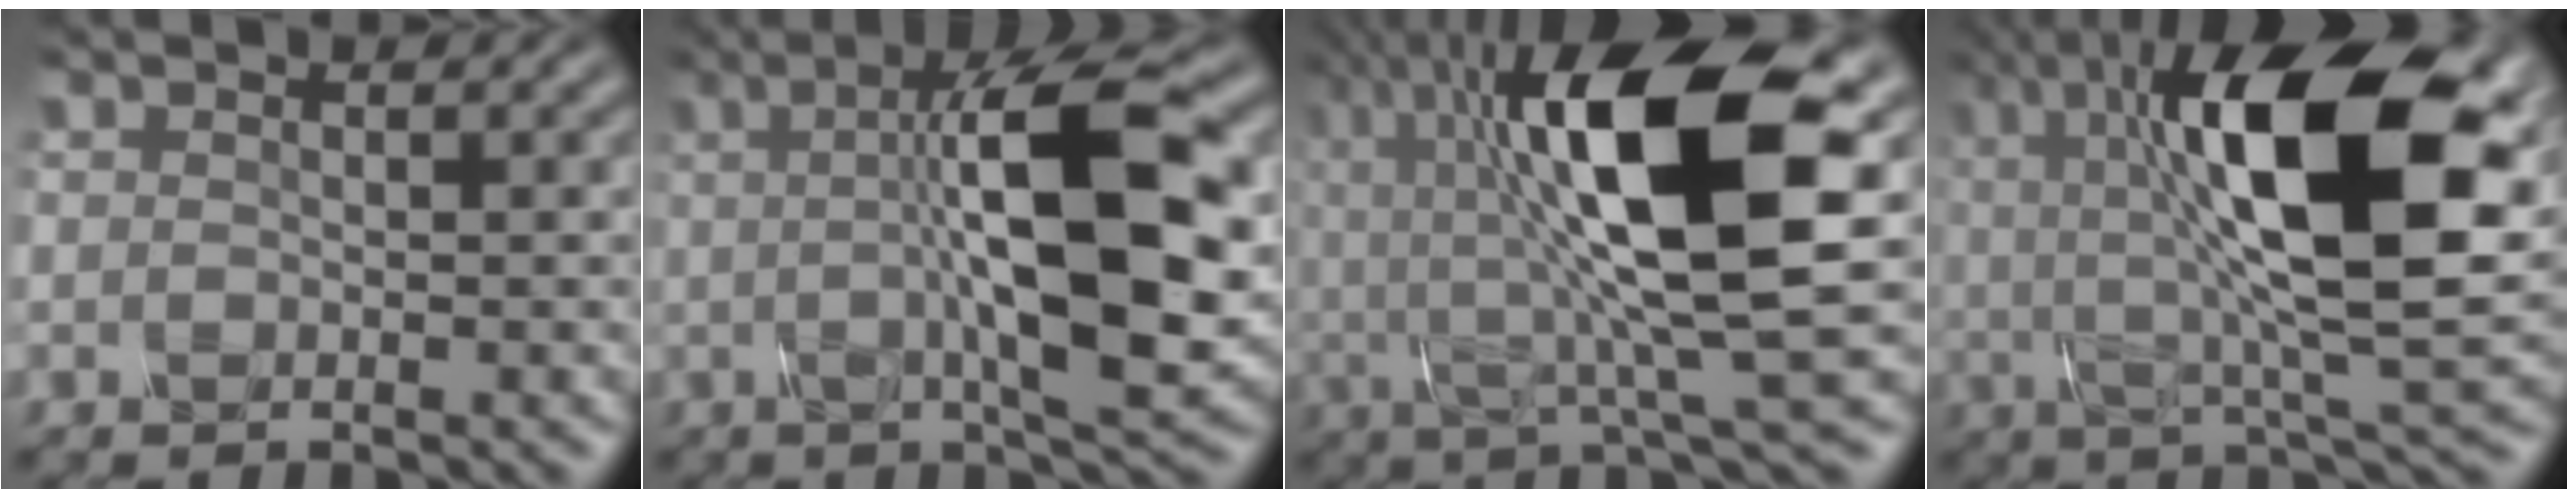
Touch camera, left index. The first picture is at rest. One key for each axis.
{"total": 12.1, "fx": 1.1, "fy": 2.8, "fz": 11.7, "tx": -0.164, "ty": 0.014, "tz": 0.020}
{"total": 12.9, "fx": 2.5, "fy": 3.4, "fz": 12.1, "tx": -0.220, "ty": 0.007, "tz": 0.047}
{"total": 15.3, "fx": 4.2, "fy": 5.3, "fz": 13.8, "tx": -0.225, "ty": 0.007, "tz": 0.059}